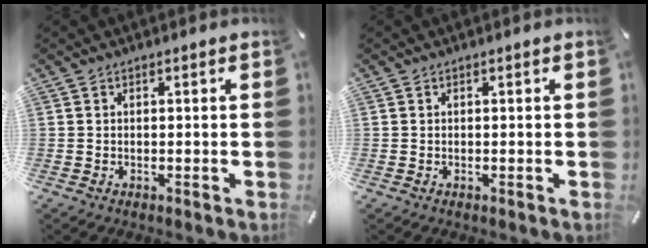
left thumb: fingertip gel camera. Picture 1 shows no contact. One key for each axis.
{"total": 0.0}